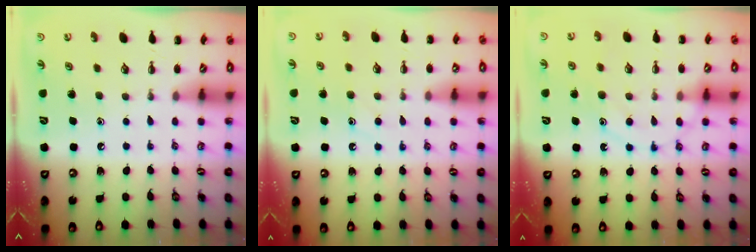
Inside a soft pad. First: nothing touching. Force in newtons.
{"total": 7.7, "press": 7.6, "slide": 1.1}
{"total": 12.0, "press": 12.0, "slide": 1.0}